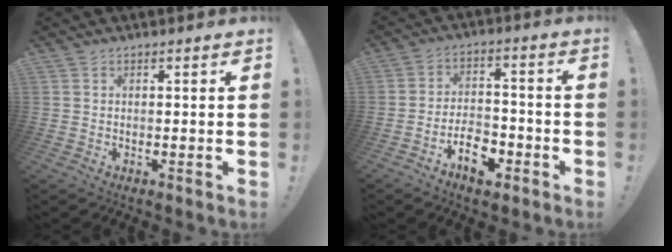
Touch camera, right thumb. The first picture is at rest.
{"total": 9.9, "force": [-5.7, 5.7, 5.7], "torque": [-0.072, 0.042, -0.095]}